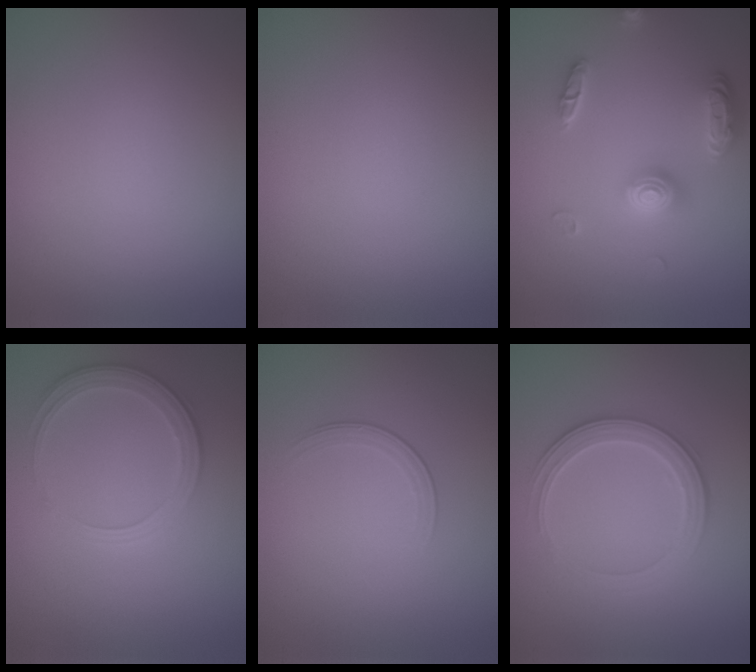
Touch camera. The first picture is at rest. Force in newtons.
{"total": 0.0}
{"total": 3.4, "press": 3.0, "slide": 1.6}
{"total": 2.8, "press": 2.7, "slide": 0.8}
{"total": 1.5, "press": 0.7, "slide": 1.4}
{"total": 2.8, "press": 2.8, "slide": 0.3}